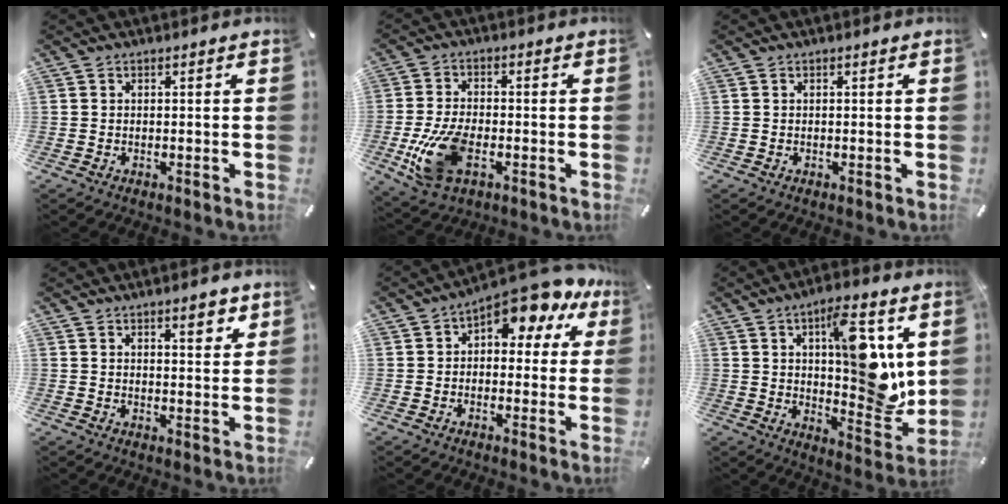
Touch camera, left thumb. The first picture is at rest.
{"total": 12.5, "force": [-3.4, 7.2, 9.6], "torque": [-0.212, -0.002, -0.058]}
{"total": 0.0}
{"total": 4.9, "force": [3.6, 1.9, 2.8], "torque": [-0.030, -0.018, 0.058]}
{"total": 11.0, "force": [7.3, 5.1, 6.4], "torque": [-0.091, -0.054, 0.129]}
{"total": 16.7, "force": [5.5, 6.3, 14.5], "torque": [-0.179, -0.038, 0.086]}